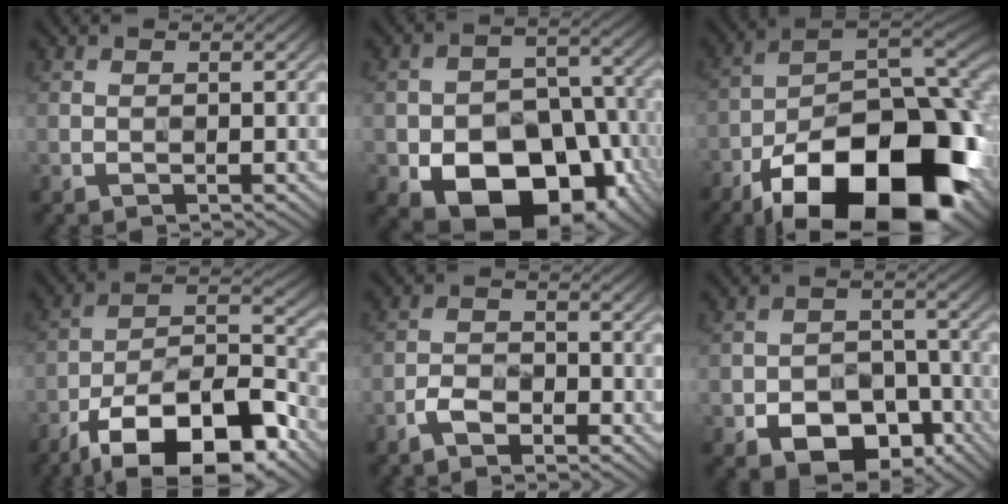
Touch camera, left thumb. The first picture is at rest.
{"total": 16.3, "force": [-7.5, 10.6, 9.8], "torque": [-0.156, -0.026, -0.115]}
{"total": 22.3, "force": [-11.9, 9.9, 16.1], "torque": [-0.261, -0.028, -0.186]}
{"total": 18.1, "force": [-12.1, 6.9, 11.5], "torque": [-0.197, -0.008, -0.204]}
{"total": 3.1, "force": [-2.3, 1.2, 1.6], "torque": [-0.032, 0.006, -0.055]}
{"total": 10.5, "force": [-5.9, 6.3, 5.9], "torque": [-0.100, -0.011, -0.096]}